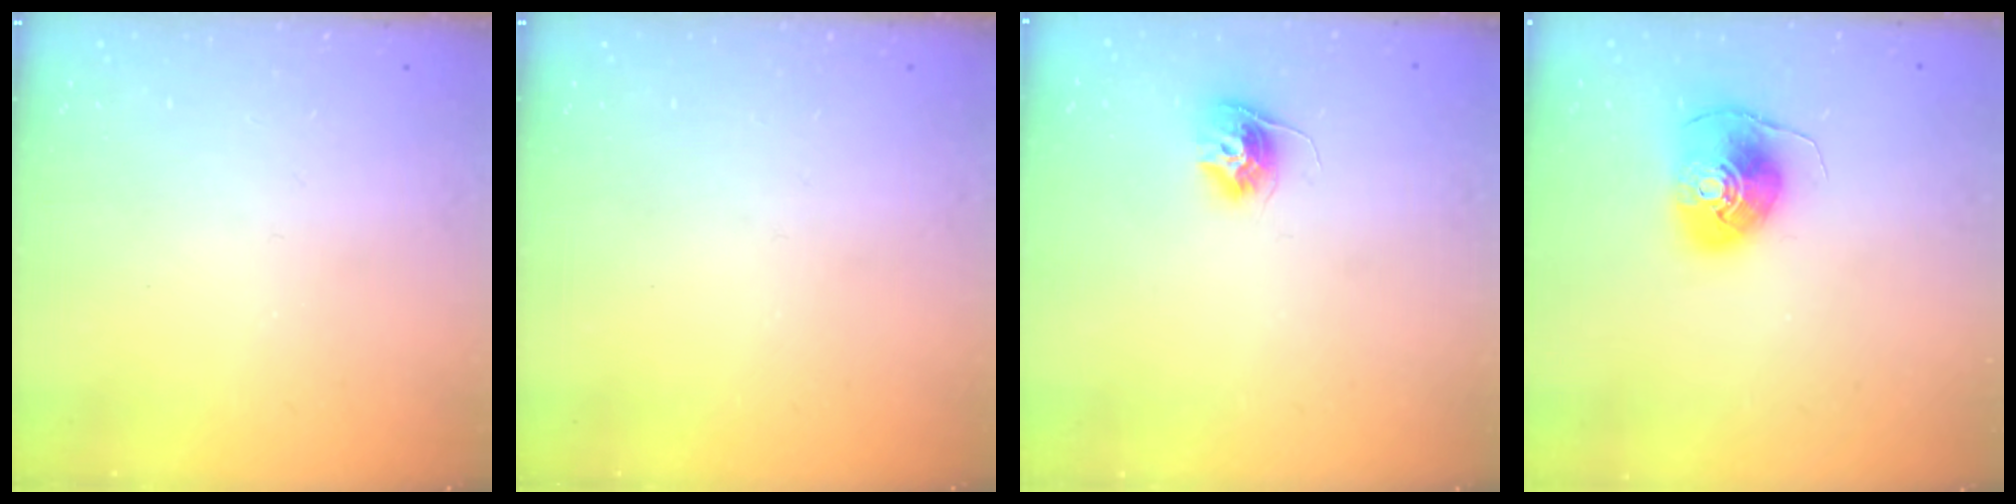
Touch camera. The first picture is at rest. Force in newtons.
{"total": 0.0}
{"total": 10.2, "press": 10.1, "slide": 0.7}
{"total": 8.4, "press": 8.3, "slide": 1.5}